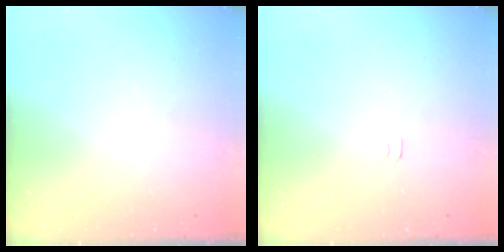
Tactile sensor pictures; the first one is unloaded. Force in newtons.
{"total": 4.0, "press": 4.0, "slide": 0.6}